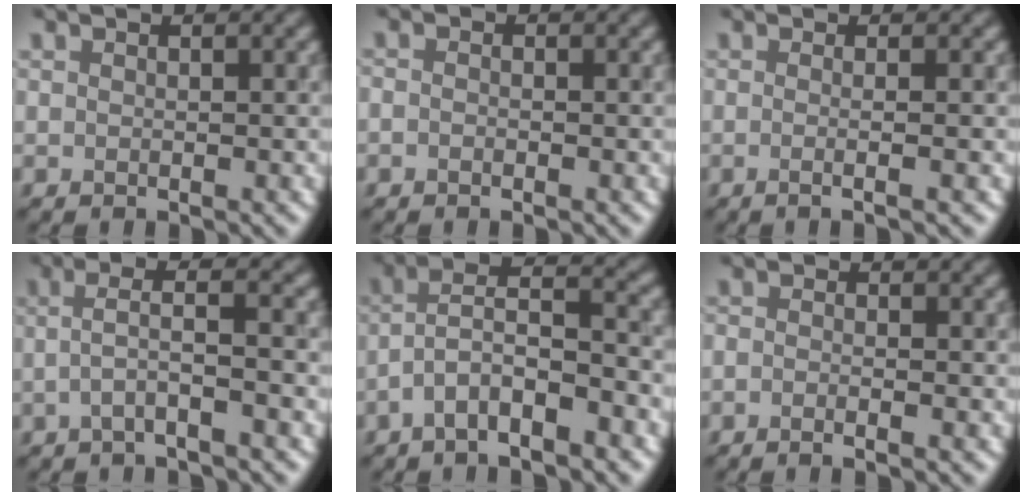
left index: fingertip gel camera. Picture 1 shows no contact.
{"total": 0.6, "force": [-0.6, -0.2, -0.2], "torque": [-0.004, 0.008, 0.000]}
{"total": 3.3, "force": [0.3, 1.5, 3.0], "torque": [-0.014, 0.014, -0.024]}
{"total": 2.4, "force": [-0.6, 0.1, 2.4], "torque": [-0.048, 0.018, -0.007]}
{"total": 5.6, "force": [-3.1, 1.3, 4.4], "torque": [-0.086, 0.026, -0.050]}
{"total": 1.6, "force": [-1.1, 0.3, 1.1], "torque": [-0.005, 0.005, -0.016]}